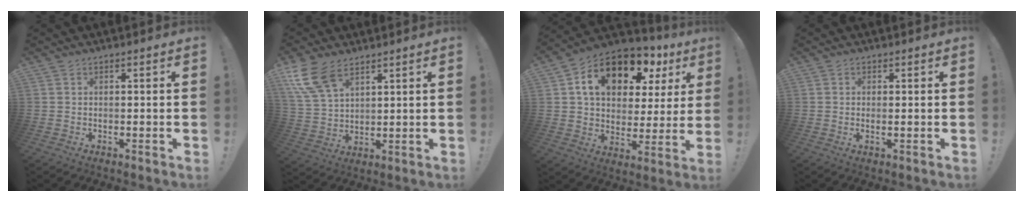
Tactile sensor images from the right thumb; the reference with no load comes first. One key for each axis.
{"total": 12.0, "fx": 7.5, "fy": 6.3, "fz": 6.9, "tx": -0.148, "ty": -0.030, "tz": 0.146}
{"total": 16.7, "fx": 8.7, "fy": 9.8, "fz": 10.3, "tx": -0.162, "ty": -0.042, "tz": 0.152}
{"total": 1.0, "fx": 0.4, "fy": -0.1, "fz": 0.9, "tx": -0.009, "ty": -0.005, "tz": 0.004}